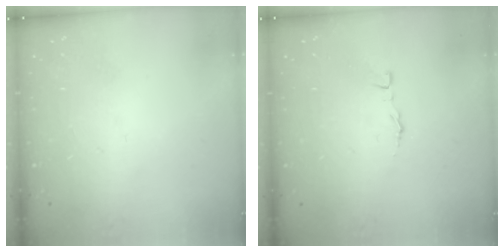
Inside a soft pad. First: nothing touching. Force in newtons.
{"total": 2.9, "press": 2.9, "slide": 0.3}